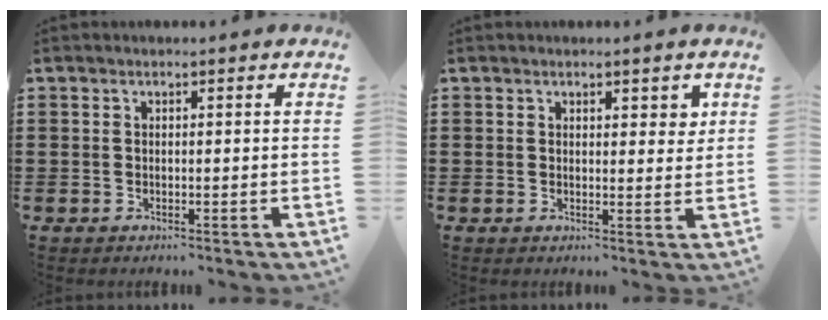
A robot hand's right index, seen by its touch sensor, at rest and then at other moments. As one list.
[{"total": 2.2, "force": [1.5, 1.1, 1.1], "torque": [-0.007, 0.002, 0.024]}]